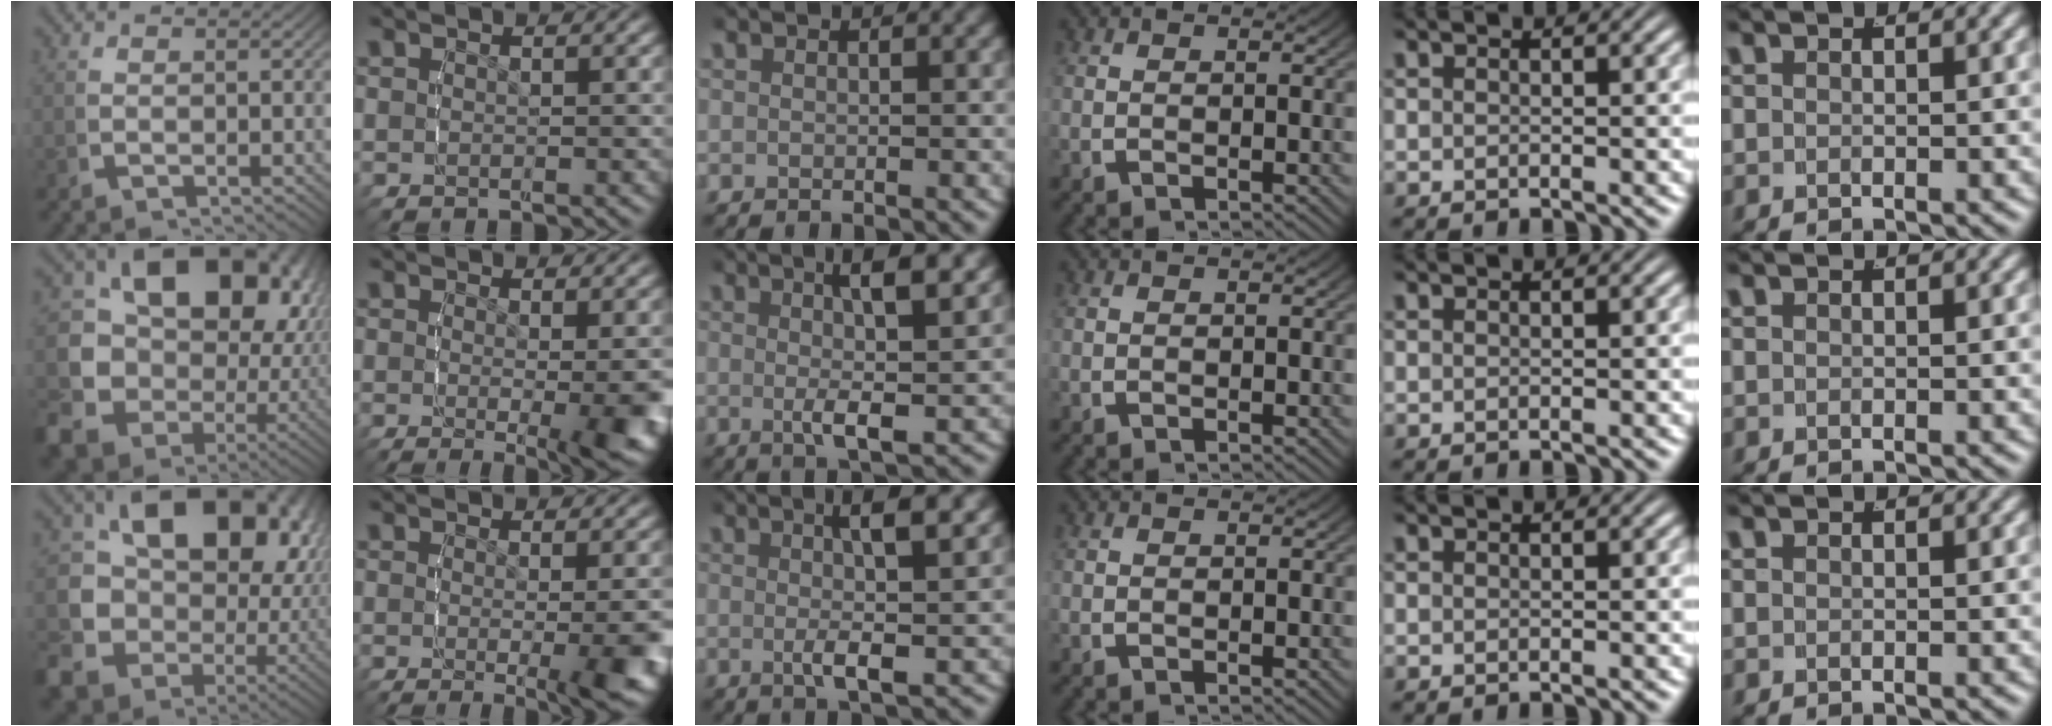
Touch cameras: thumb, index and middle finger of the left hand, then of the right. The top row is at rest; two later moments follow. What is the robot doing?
{"motion": "lift_and_place", "object": "lipstick"}